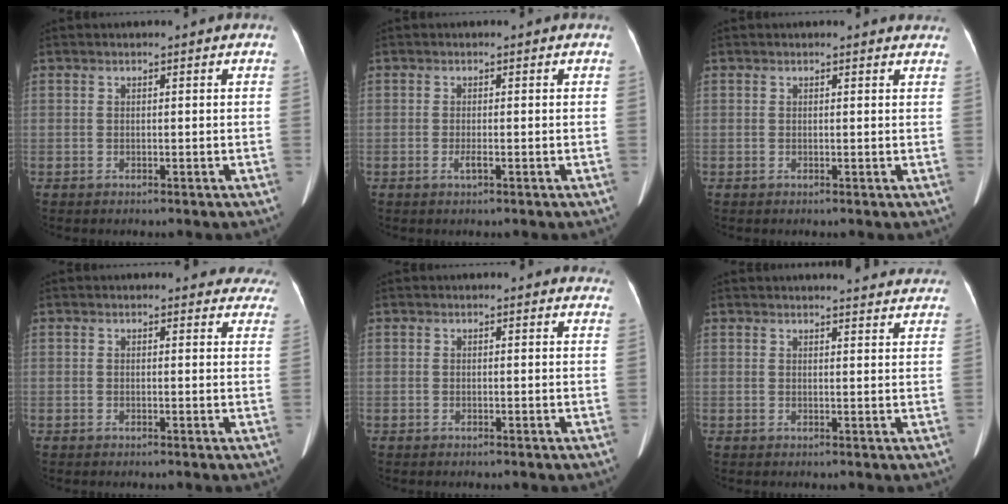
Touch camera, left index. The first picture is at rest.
{"total": 1.0, "force": [-0.5, 0.0, 0.9], "torque": [-0.022, -0.001, -0.009]}
{"total": 2.2, "force": [2.1, 0.6, 0.2], "torque": [-0.005, -0.005, 0.004]}
{"total": 8.1, "force": [7.5, 3.0, 1.0], "torque": [0.031, -0.013, 0.047]}
{"total": 4.1, "force": [3.8, 1.4, 0.8], "torque": [0.004, -0.003, 0.020]}
{"total": 11.8, "force": [11.2, 1.9, 3.0], "torque": [-0.012, -0.002, 0.109]}